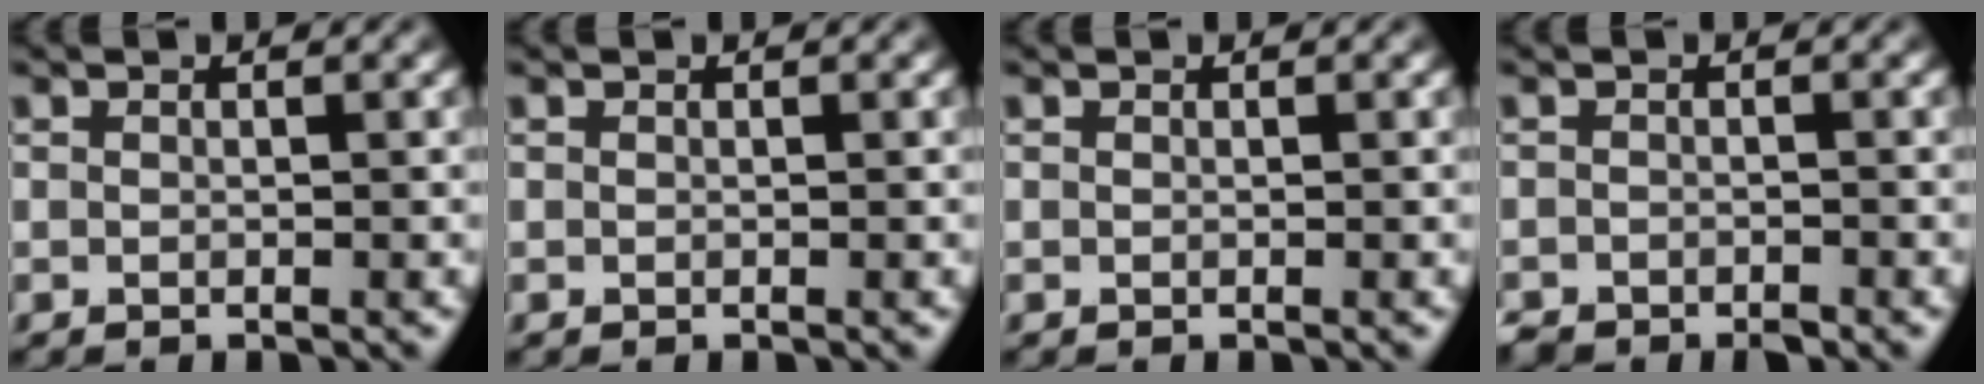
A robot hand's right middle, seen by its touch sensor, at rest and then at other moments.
{"total": 0.0}
{"total": 0.0}
{"total": 1.8, "force": [-1.6, 0.6, 0.4], "torque": [-0.003, -0.004, -0.032]}